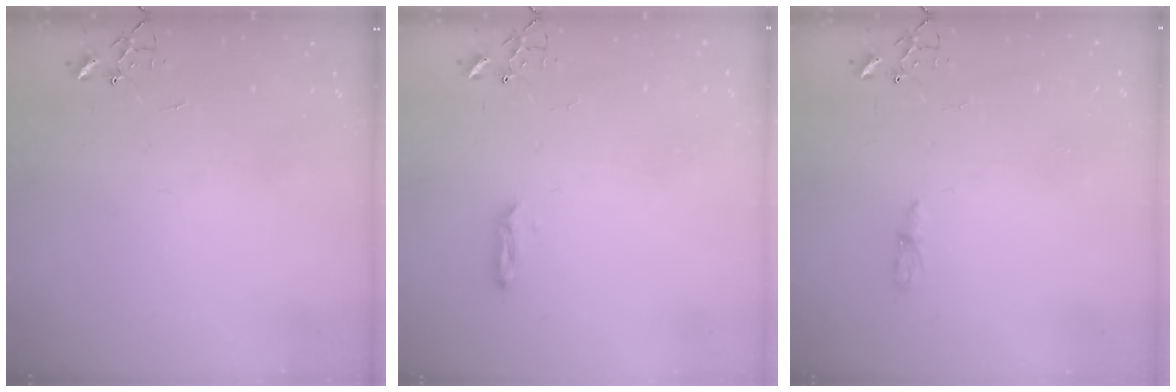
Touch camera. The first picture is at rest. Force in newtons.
{"total": 4.1, "press": 4.0, "slide": 0.6}
{"total": 3.2, "press": 3.2, "slide": 0.4}